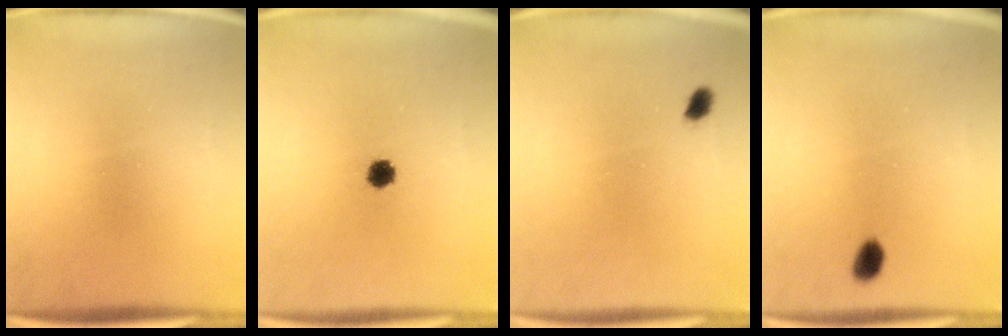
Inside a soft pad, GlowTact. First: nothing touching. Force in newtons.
{"total": 3.0}
{"total": 1.4}
{"total": 2.4}